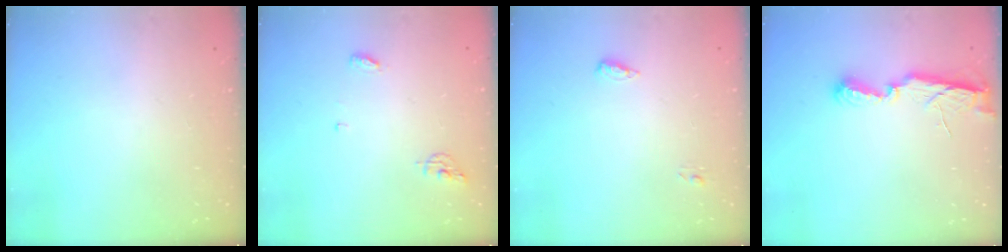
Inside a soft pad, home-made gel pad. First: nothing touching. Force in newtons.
{"total": 4.7, "press": 4.7, "slide": 0.4}
{"total": 4.9, "press": 4.6, "slide": 1.5}
{"total": 7.0, "press": 7.0, "slide": 0.5}